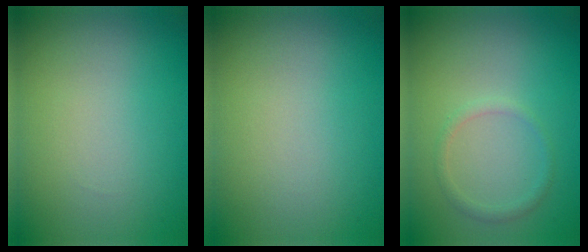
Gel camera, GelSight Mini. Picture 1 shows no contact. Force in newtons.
{"total": 0.0}
{"total": 1.1, "press": 1.1, "slide": 0.0}